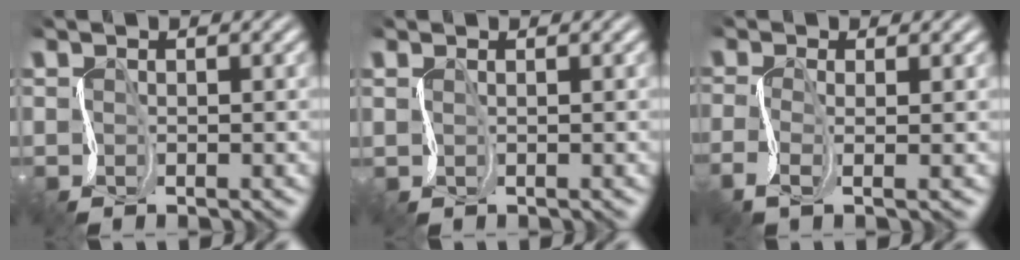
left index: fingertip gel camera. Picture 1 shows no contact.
{"total": 0.9, "force": [0.8, 0.3, 0.0], "torque": [0.000, 0.003, 0.013]}
{"total": 2.6, "force": [-1.3, 0.8, 2.1], "torque": [-0.060, -0.008, -0.033]}